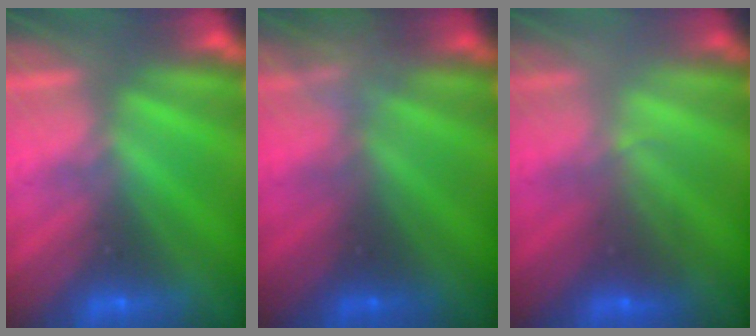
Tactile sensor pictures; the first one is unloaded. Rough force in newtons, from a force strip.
{"total": 2.3}
{"total": 2.1}